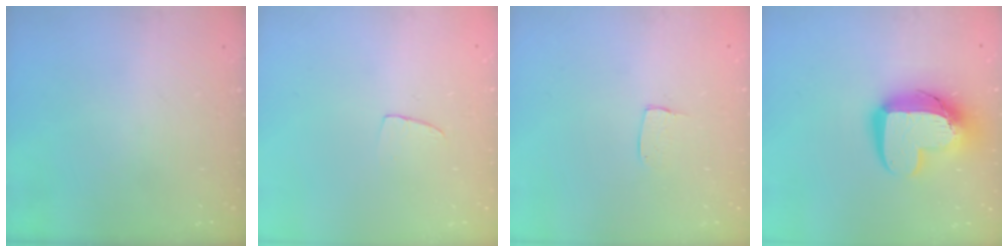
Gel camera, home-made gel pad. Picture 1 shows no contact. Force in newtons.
{"total": 4.3, "press": 4.3, "slide": 0.3}
{"total": 4.1, "press": 4.0, "slide": 0.2}
{"total": 14.6, "press": 14.6, "slide": 1.4}